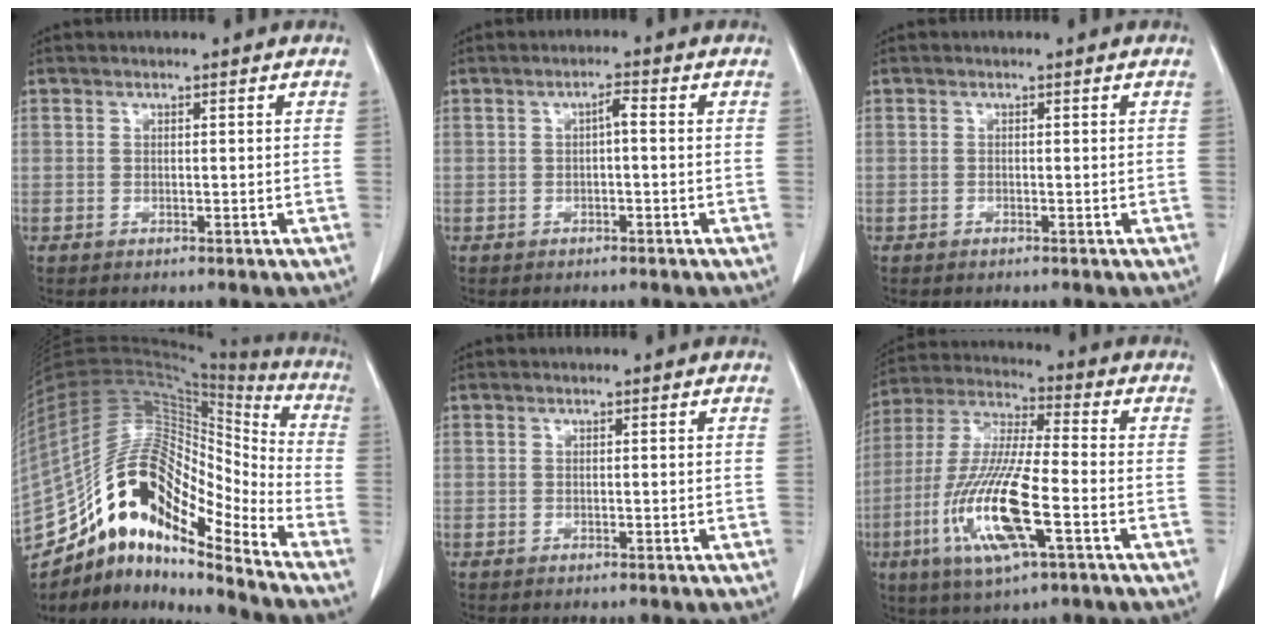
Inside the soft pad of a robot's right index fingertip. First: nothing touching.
{"total": 1.8, "force": [-0.1, 0.4, 1.7], "torque": [-0.031, 0.005, -0.001]}
{"total": 0.0}
{"total": 22.4, "force": [-15.3, 6.5, 15.0], "torque": [-0.294, 0.043, -0.265]}
{"total": 0.0}
{"total": 16.0, "force": [-5.4, 2.3, 14.9], "torque": [-0.314, -0.017, -0.098]}